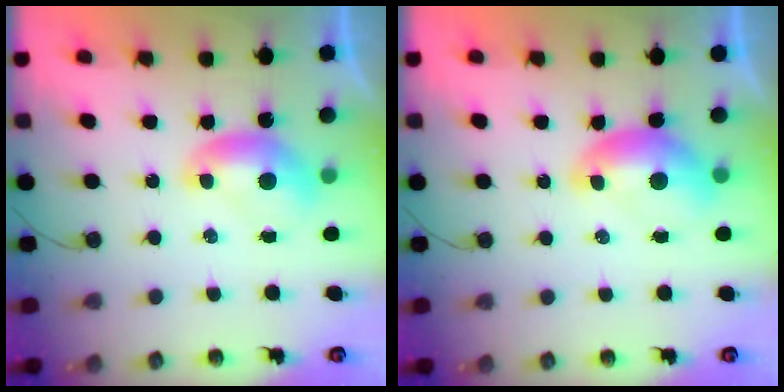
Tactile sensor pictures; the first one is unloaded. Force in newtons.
{"total": 1.7, "press": 1.5, "slide": 0.6}